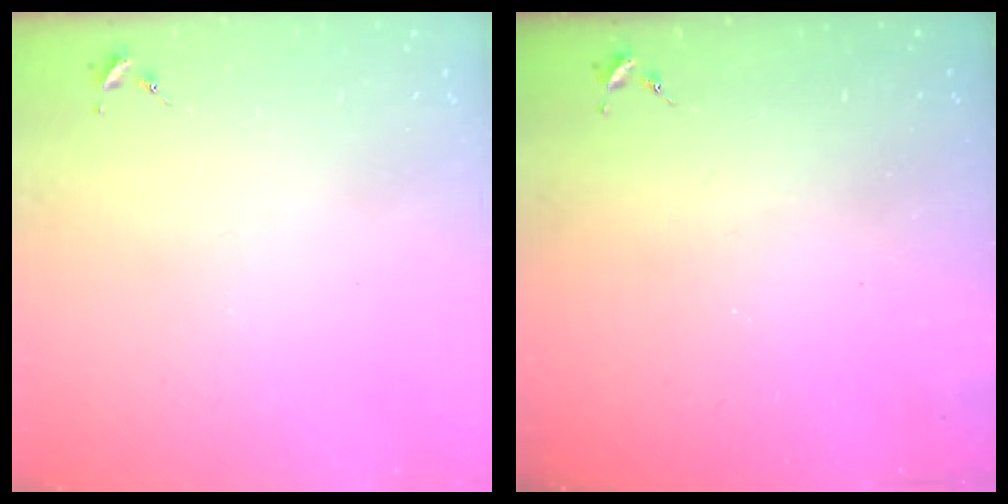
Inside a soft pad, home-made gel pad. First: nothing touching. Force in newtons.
{"total": 0.0}